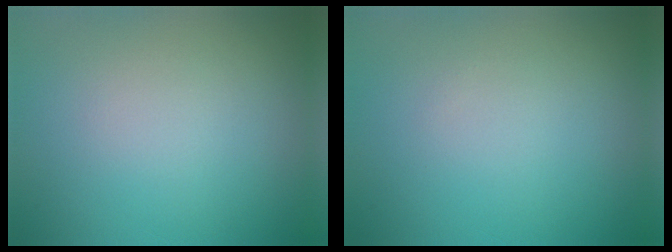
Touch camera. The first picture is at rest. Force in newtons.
{"total": 0.0}